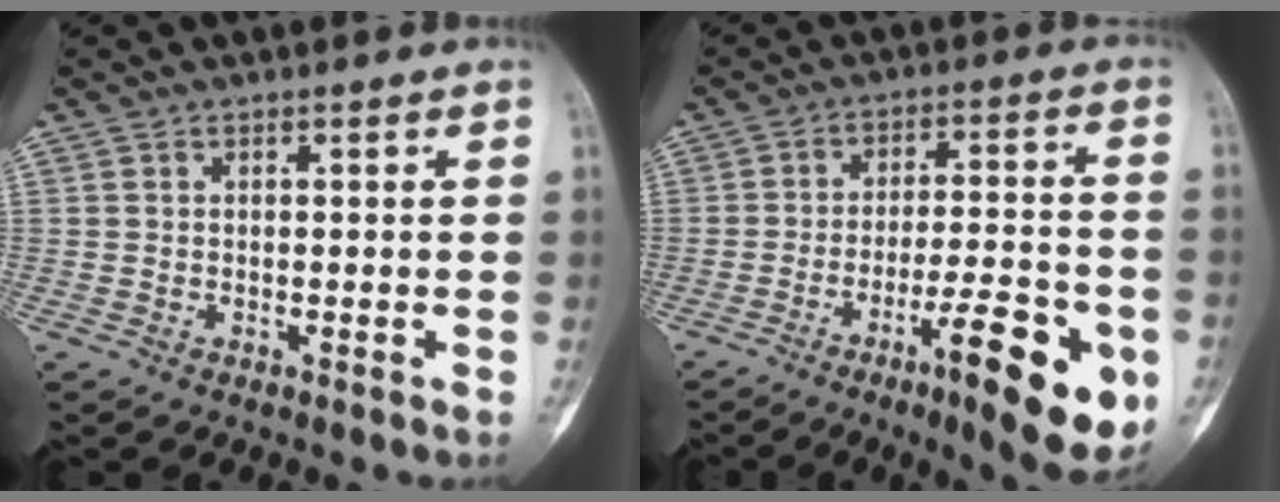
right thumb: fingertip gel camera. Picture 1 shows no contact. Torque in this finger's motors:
{"motor_torque": [0.09, 0.85, 0.37, -0.17, 0.12]}